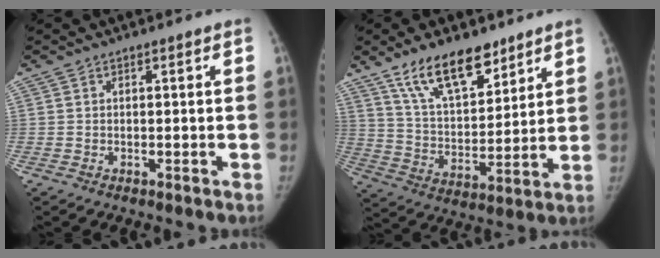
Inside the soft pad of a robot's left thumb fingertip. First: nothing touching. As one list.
[{"total": 15.5, "force": [10.7, 6.7, 8.9], "torque": [-0.118, -0.062, 0.197]}]